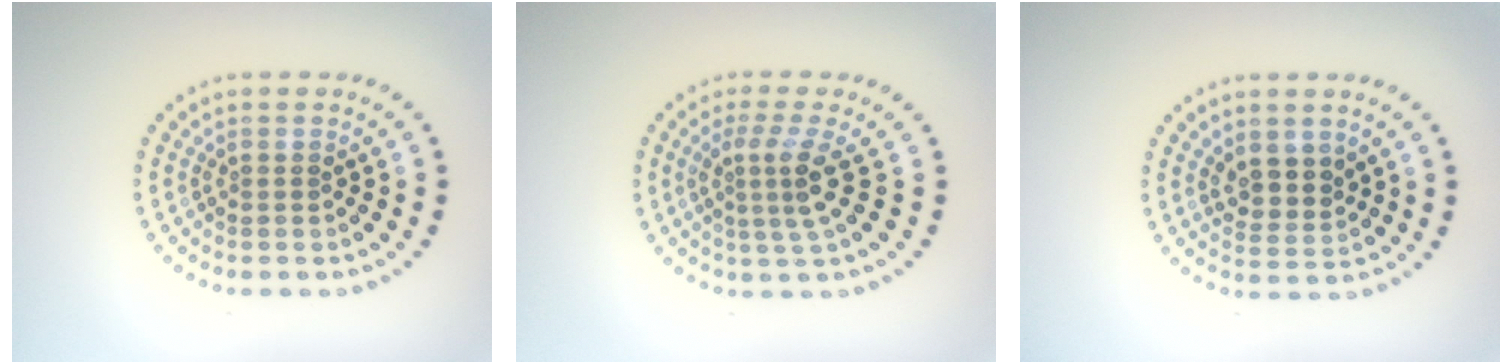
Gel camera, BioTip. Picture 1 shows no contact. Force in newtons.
{"total": 3.3, "press": 2.3, "slide": 2.3}
{"total": 2.6, "press": 2.3, "slide": 1.2}